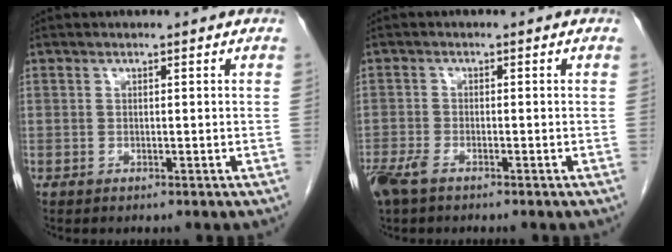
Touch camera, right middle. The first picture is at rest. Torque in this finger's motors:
{"motor_torque": [0.24, -0.12, 0.05, 0.03]}